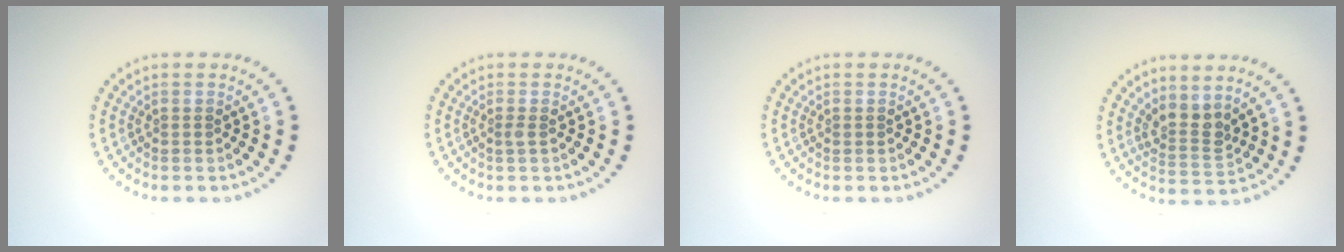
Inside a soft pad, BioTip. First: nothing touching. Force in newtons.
{"total": 0.6, "press": 0.5, "slide": 0.3}
{"total": 0.0}
{"total": 2.6, "press": 2.0, "slide": 1.7}